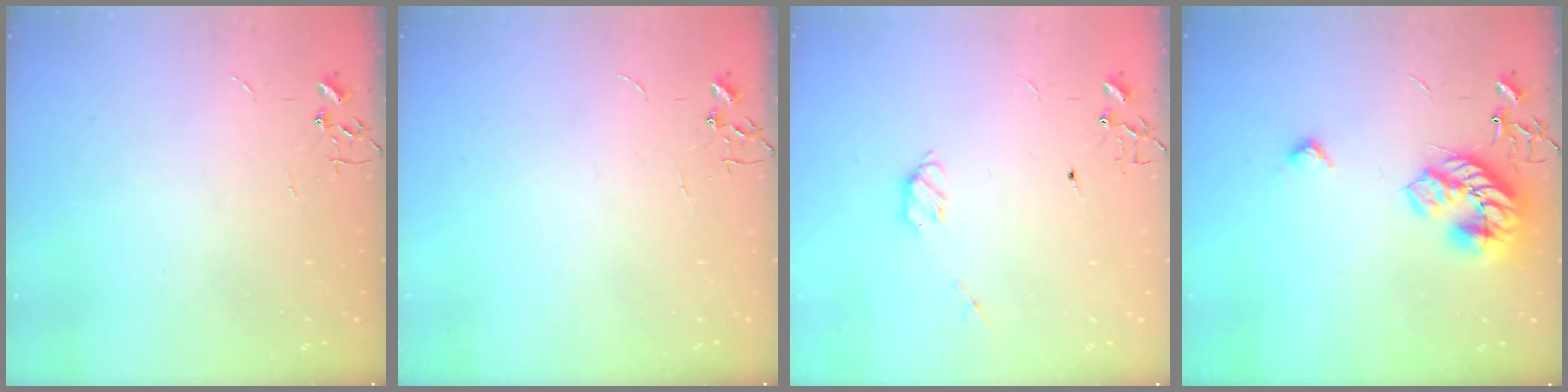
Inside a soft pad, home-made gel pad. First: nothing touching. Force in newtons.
{"total": 0.0}
{"total": 5.1, "press": 5.0, "slide": 0.9}
{"total": 17.8, "press": 17.8, "slide": 0.7}